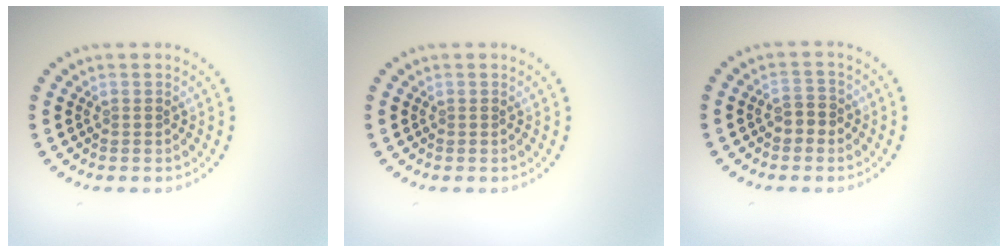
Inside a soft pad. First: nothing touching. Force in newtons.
{"total": 0.0}
{"total": 1.7, "press": 1.6, "slide": 0.6}